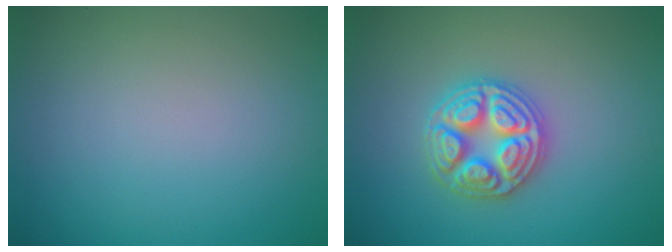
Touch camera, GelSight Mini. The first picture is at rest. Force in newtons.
{"total": 4.9, "press": 4.8, "slide": 0.6}